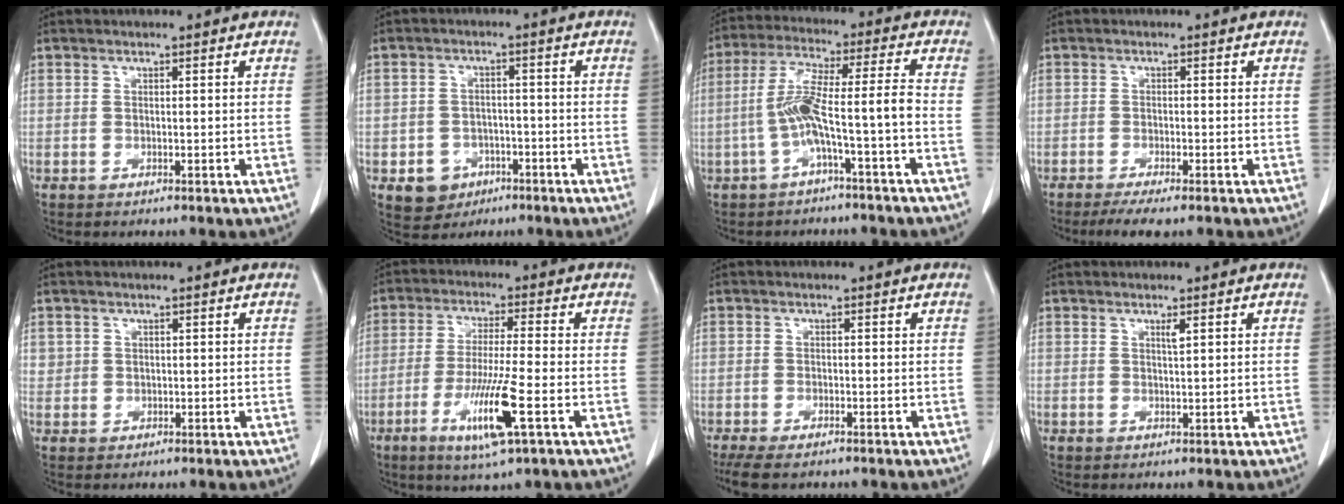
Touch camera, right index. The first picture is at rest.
{"total": 5.5, "force": [-2.5, 4.7, 1.4], "torque": [-0.021, 0.008, -0.029]}
{"total": 8.7, "force": [-2.8, -0.3, 8.2], "torque": [-0.164, 0.027, -0.052]}
{"total": 3.7, "force": [-2.8, 0.2, 2.4], "torque": [-0.039, -0.008, -0.048]}
{"total": 1.5, "force": [0.5, 1.4, 0.1], "torque": [0.012, 0.002, 0.005]}
{"total": 10.3, "force": [-4.0, -0.1, 9.5], "torque": [-0.185, -0.022, -0.072]}
{"total": 5.9, "force": [-4.7, 1.7, 3.2], "torque": [-0.055, -0.012, -0.075]}
{"total": 1.0, "force": [0.5, 0.0, 0.8], "torque": [-0.017, -0.004, 0.010]}